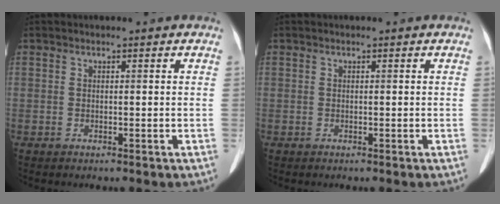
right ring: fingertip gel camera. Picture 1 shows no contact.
{"total": 0.0}